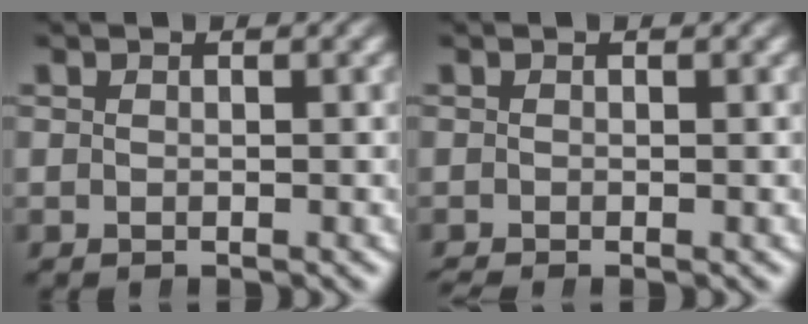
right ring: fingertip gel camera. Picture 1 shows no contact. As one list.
[{"total": 0.9, "force": [-0.8, 0.4, 0.1], "torque": [-0.006, -0.012, -0.008]}]